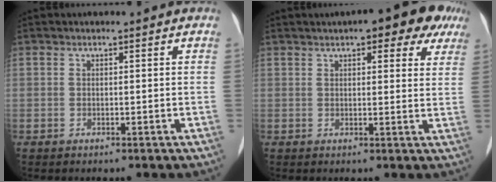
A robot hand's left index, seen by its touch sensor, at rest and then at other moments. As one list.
[{"total": 9.3, "force": [6.4, 2.9, 6.1], "torque": [-0.065, 0.015, 0.069]}]